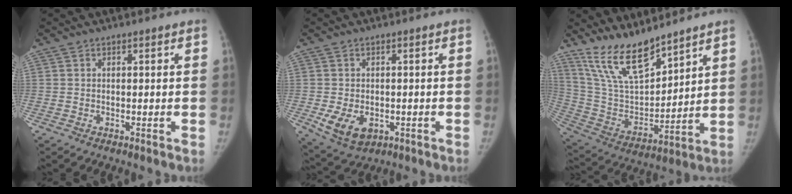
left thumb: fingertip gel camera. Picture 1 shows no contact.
{"total": 7.4, "force": [-2.0, 5.1, 5.0], "torque": [-0.077, -0.007, -0.019]}
{"total": 15.4, "force": [12.5, 4.5, 7.7], "torque": [-0.118, -0.073, 0.249]}